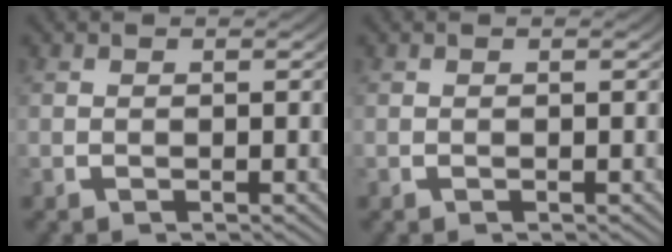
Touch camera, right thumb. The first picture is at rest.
{"total": 0.0}